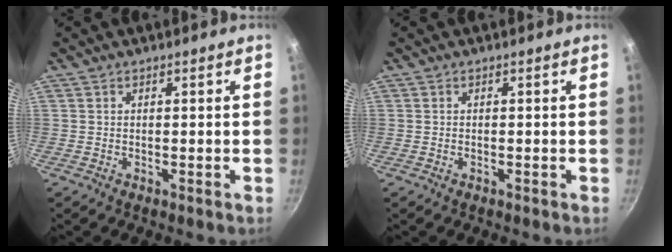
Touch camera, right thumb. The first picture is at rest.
{"total": 0.0}